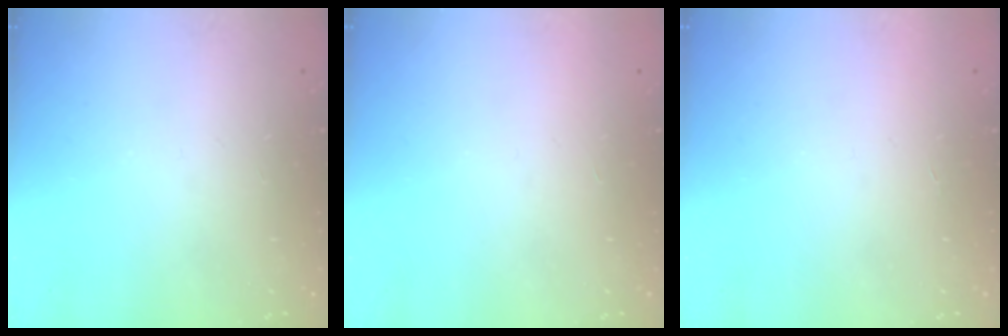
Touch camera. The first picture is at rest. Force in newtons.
{"total": 1.5, "press": 1.5, "slide": 0.1}
{"total": 1.5, "press": 1.5, "slide": 0.1}